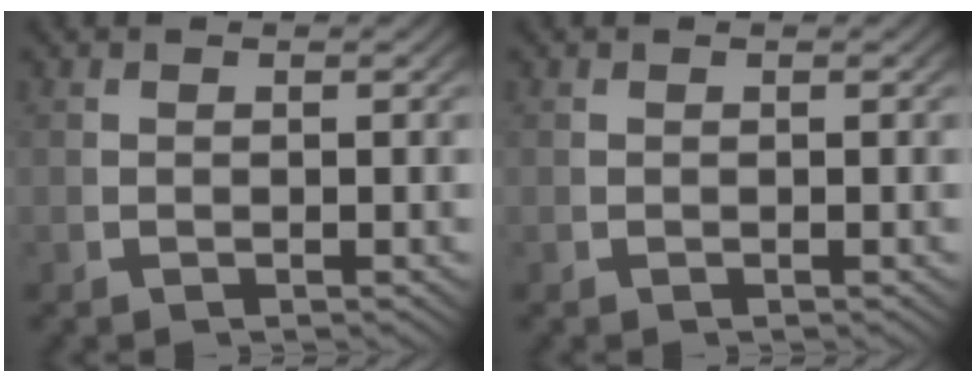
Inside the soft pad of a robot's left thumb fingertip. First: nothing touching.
{"total": 0.0}